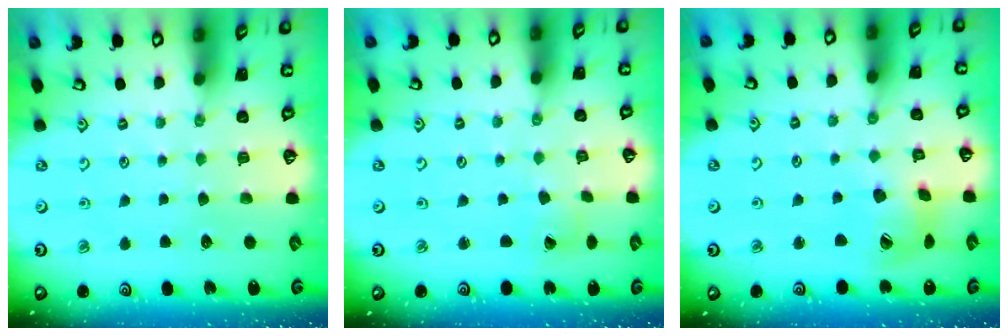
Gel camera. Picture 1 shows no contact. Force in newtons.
{"total": 2.9, "press": 2.9, "slide": 0.2}
{"total": 10.8, "press": 10.7, "slide": 1.2}